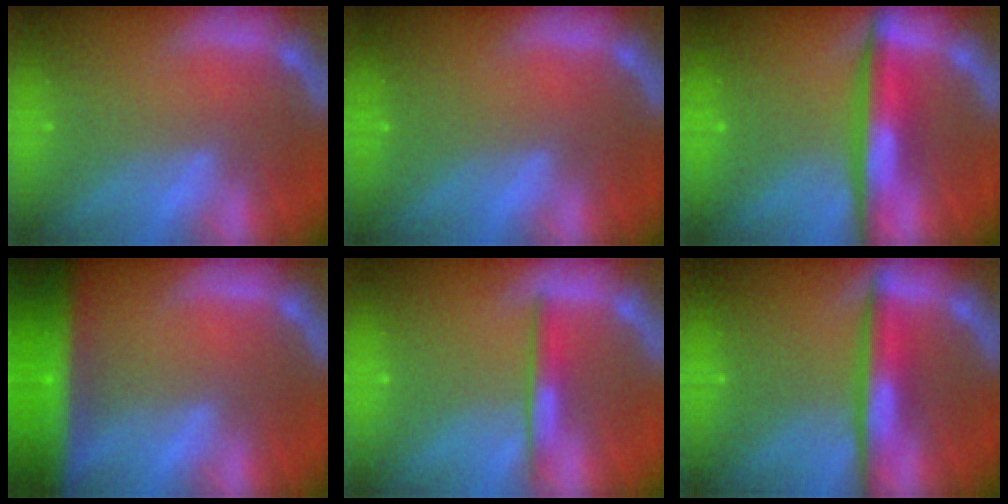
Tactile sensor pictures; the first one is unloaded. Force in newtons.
{"total": 0.0}
{"total": 5.5}
{"total": 10.0}
{"total": 2.5}
{"total": 4.5}